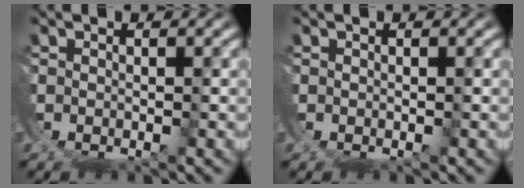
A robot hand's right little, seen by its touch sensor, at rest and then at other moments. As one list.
[{"total": 0.0}]